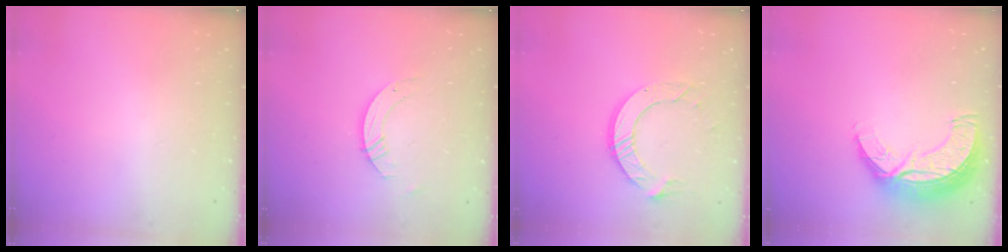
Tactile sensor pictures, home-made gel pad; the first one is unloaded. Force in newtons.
{"total": 3.9, "press": 3.9, "slide": 0.4}
{"total": 9.7, "press": 9.7, "slide": 0.8}
{"total": 10.2, "press": 10.2, "slide": 0.6}